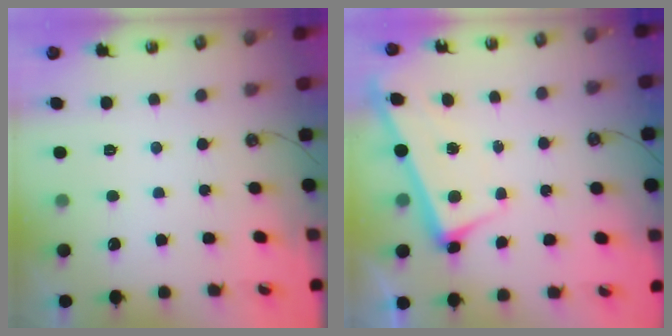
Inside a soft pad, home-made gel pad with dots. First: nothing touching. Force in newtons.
{"total": 2.9, "press": 2.9, "slide": 0.4}